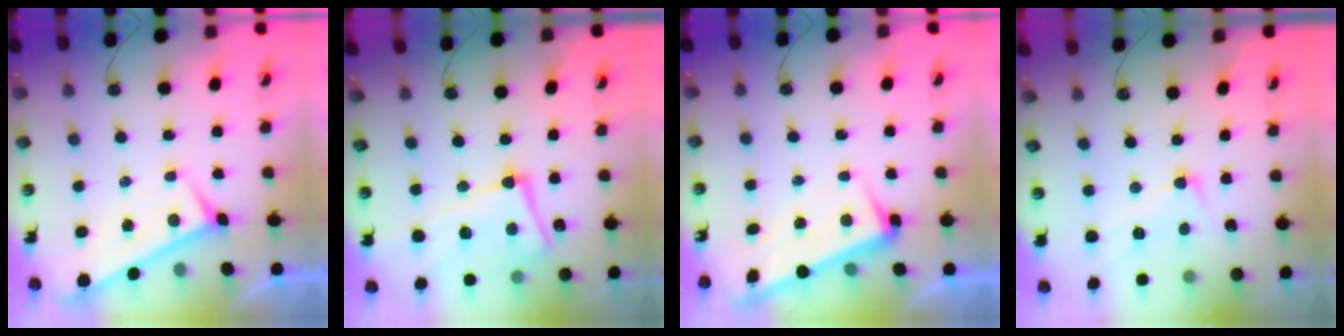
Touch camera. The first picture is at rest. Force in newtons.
{"total": 10.2, "press": 10.1, "slide": 1.9}
{"total": 3.0, "press": 2.8, "slide": 0.9}
{"total": 1.6, "press": 1.5, "slide": 0.7}